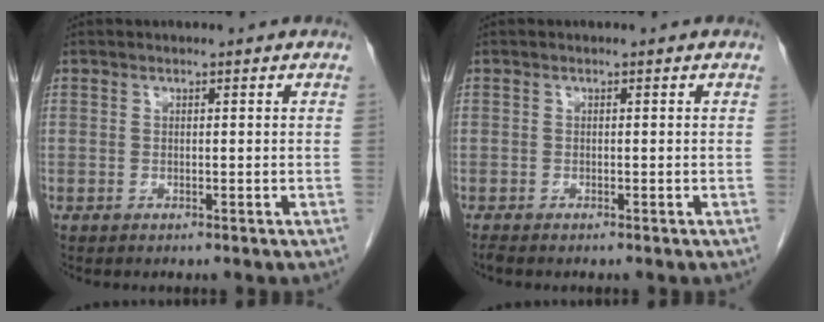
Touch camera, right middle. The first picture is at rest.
{"total": 0.5, "force": [-0.5, 0.0, 0.1], "torque": [-0.010, -0.004, -0.014]}